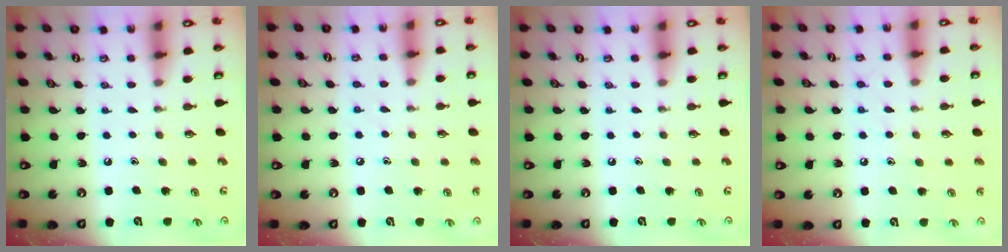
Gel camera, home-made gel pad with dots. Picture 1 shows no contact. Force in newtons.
{"total": 5.7, "press": 5.7, "slide": 0.6}
{"total": 0.0}
{"total": 7.4, "press": 7.4, "slide": 0.6}